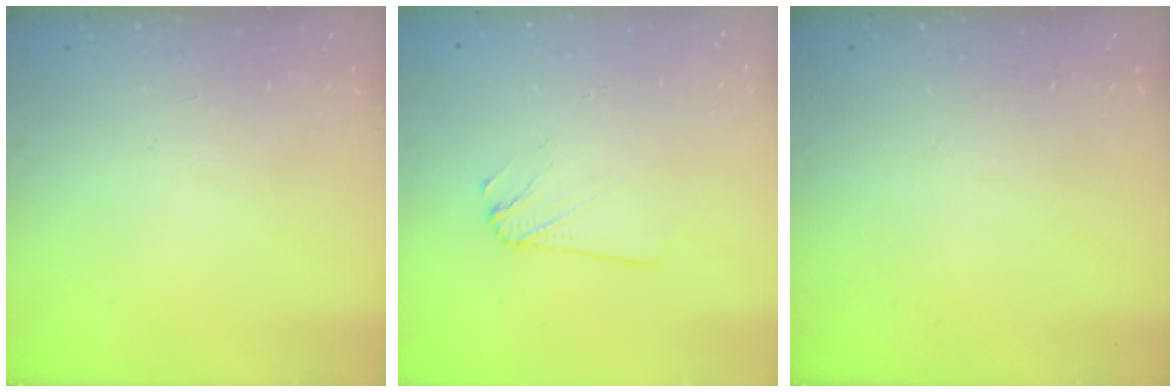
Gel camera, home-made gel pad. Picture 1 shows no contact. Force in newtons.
{"total": 2.2, "press": 2.2, "slide": 0.1}
{"total": 0.0}